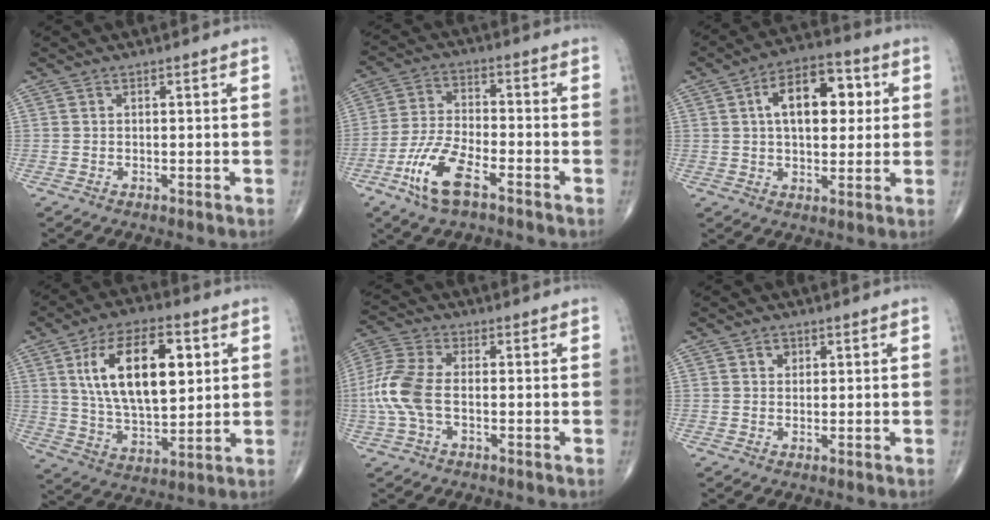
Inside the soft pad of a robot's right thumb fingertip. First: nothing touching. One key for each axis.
{"total": 10.6, "fx": -5.8, "fy": 3.7, "fz": 8.1, "tx": -0.172, "ty": 0.023, "tz": -0.112}
{"total": 13.7, "fx": 3.1, "fy": 7.7, "fz": 11.0, "tx": -0.141, "ty": 0.014, "tz": 0.043}
{"total": 19.0, "fx": 5.2, "fy": 9.3, "fz": 15.7, "tx": -0.247, "ty": -0.011, "tz": 0.096}
{"total": 9.4, "fx": -1.3, "fy": 4.9, "fz": 8.0, "tx": -0.202, "ty": 0.022, "tz": -0.030}
{"total": 1.9, "fx": 0.8, "fy": 1.5, "fz": 0.7, "tx": 0.000, "ty": -0.002, "tz": 0.010}